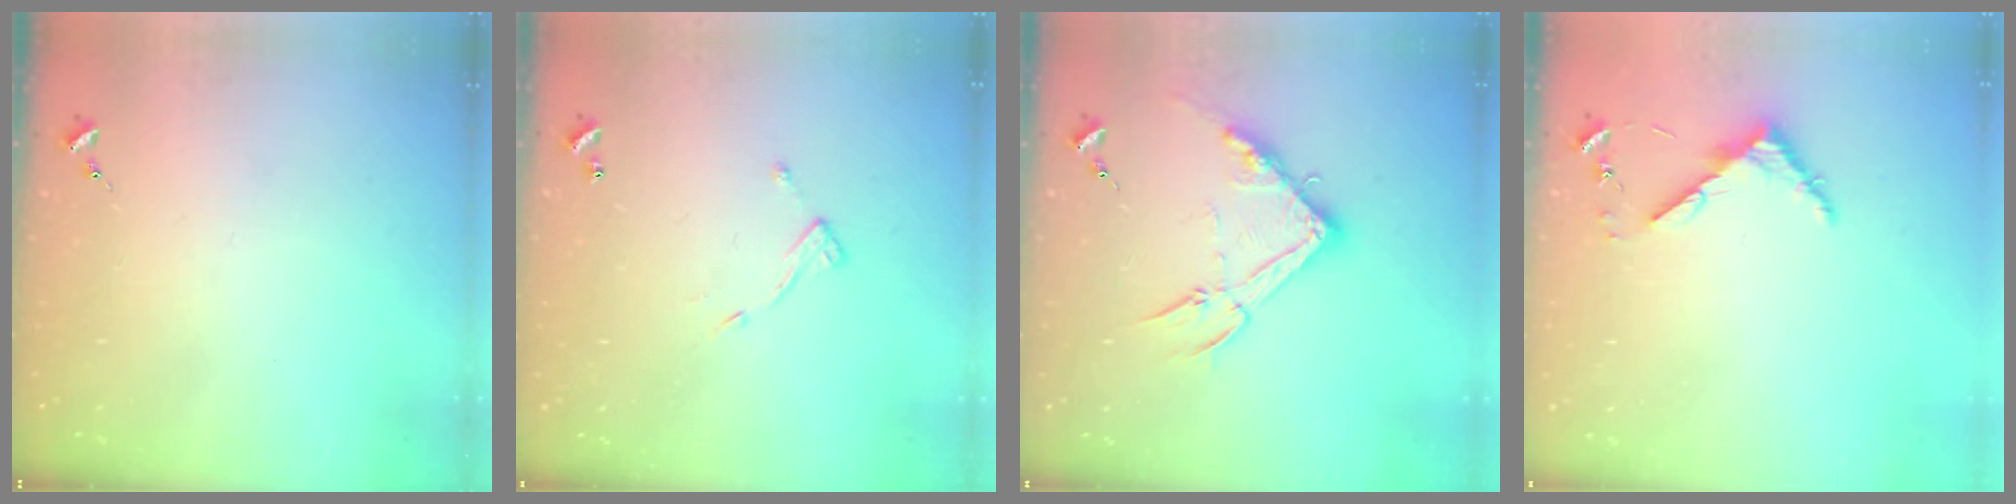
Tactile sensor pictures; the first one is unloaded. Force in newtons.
{"total": 7.2, "press": 7.2, "slide": 0.5}
{"total": 16.1, "press": 16.1, "slide": 0.6}
{"total": 4.6, "press": 4.6, "slide": 0.4}